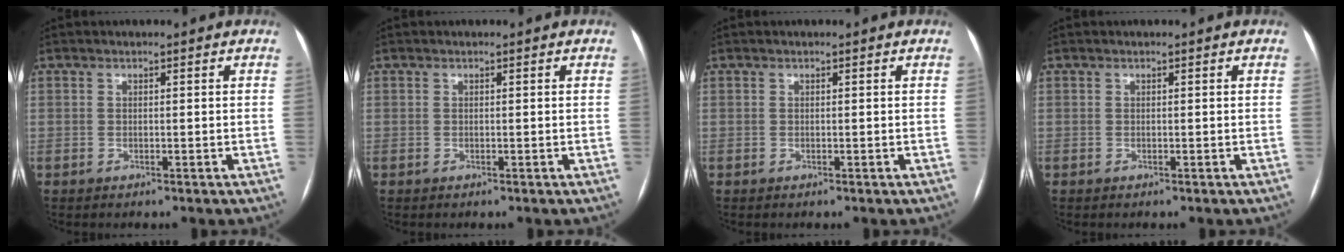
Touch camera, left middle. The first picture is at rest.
{"total": 0.0}
{"total": 0.0}
{"total": 0.0}